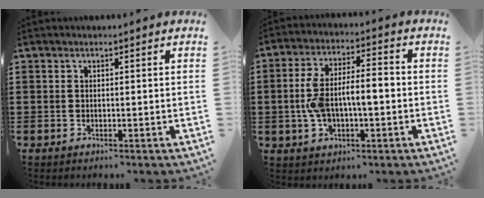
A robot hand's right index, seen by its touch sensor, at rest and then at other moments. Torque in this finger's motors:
{"motor_torque": [1.21, -0.93, 0.78, 0.21]}